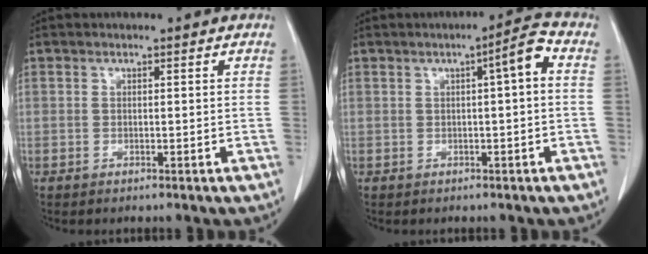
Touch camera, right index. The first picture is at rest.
{"total": 3.9, "force": [0.6, 0.2, 3.9], "torque": [-0.053, 0.011, 0.006]}